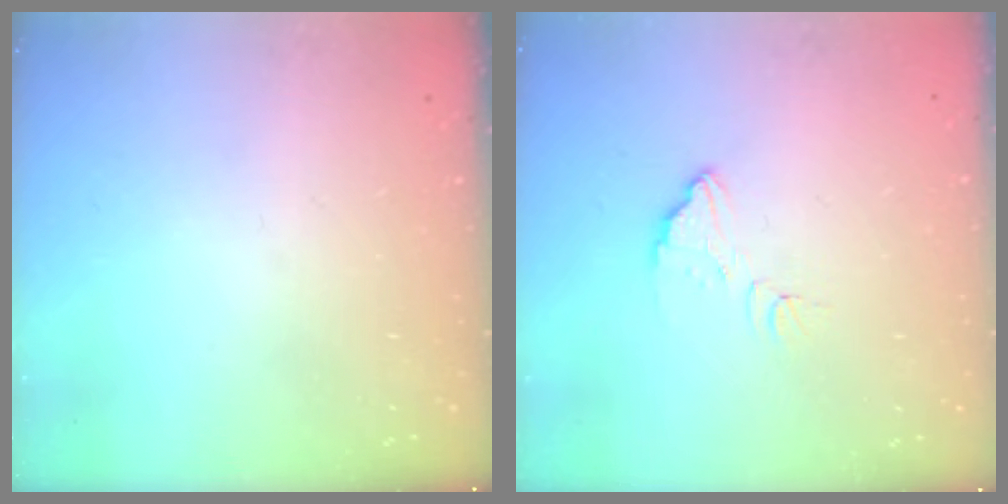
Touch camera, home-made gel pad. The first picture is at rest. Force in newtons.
{"total": 5.9, "press": 5.9, "slide": 0.4}